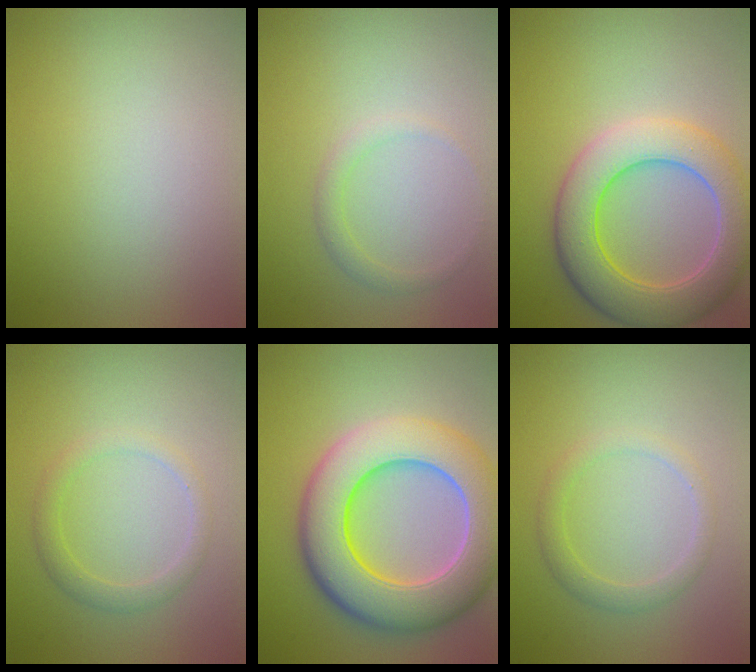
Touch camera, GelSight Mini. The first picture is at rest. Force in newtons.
{"total": 1.3, "press": 1.3, "slide": 0.1}
{"total": 7.8, "press": 7.8, "slide": 0.9}
{"total": 1.9, "press": 1.9, "slide": 0.0}
{"total": 11.2, "press": 11.1, "slide": 0.9}
{"total": 1.9, "press": 1.9, "slide": 0.0}